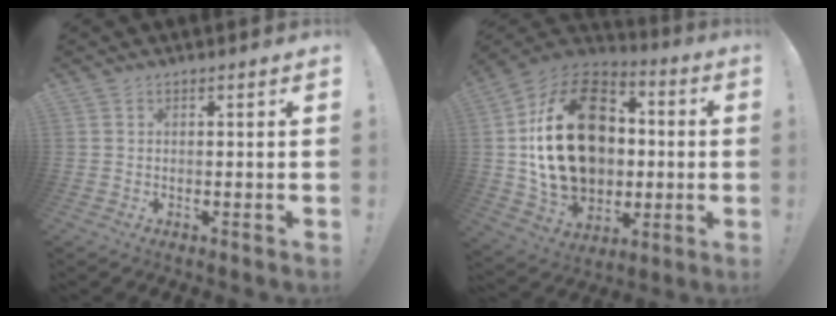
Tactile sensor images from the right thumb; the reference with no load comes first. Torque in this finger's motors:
{"motor_torque": [1.88, 3.13, 0.43, 0.09, 0.32]}